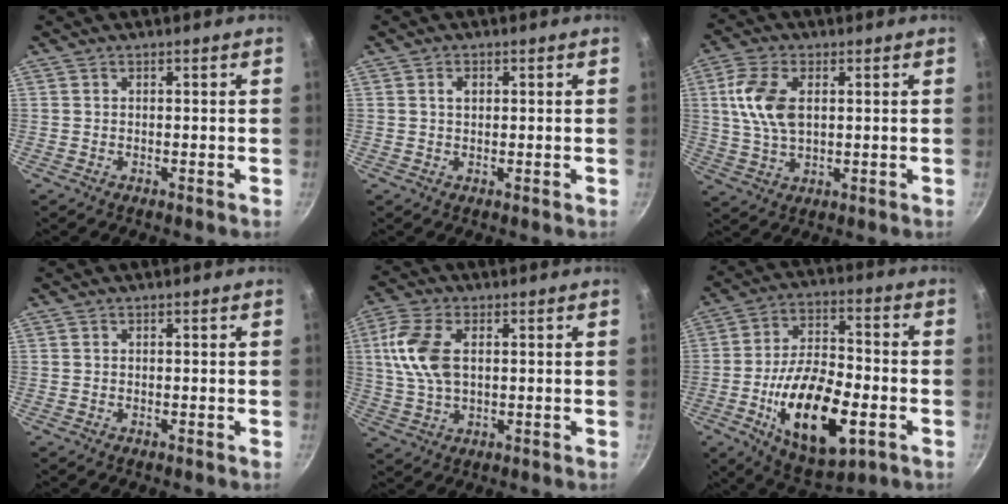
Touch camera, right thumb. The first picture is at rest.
{"total": 1.9, "force": [0.6, 1.3, 1.3], "torque": [-0.014, 0.003, 0.010]}
{"total": 9.8, "force": [2.0, 5.6, 7.7], "torque": [-0.148, 0.001, 0.038]}
{"total": 0.0}
{"total": 10.6, "force": [2.0, 6.1, 8.4], "torque": [-0.168, 0.007, 0.035]}
{"total": 20.6, "force": [-6.1, 9.8, 17.1], "torque": [-0.278, 0.023, -0.094]}